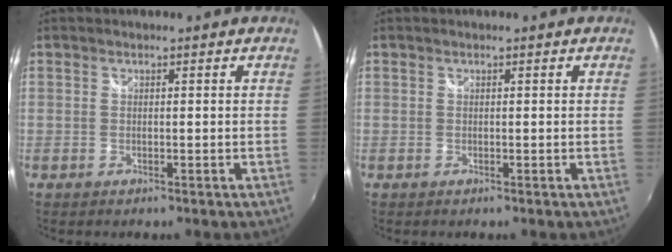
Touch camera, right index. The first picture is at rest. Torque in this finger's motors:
{"motor_torque": [0.04, 0.05, 0.01, 0.01]}